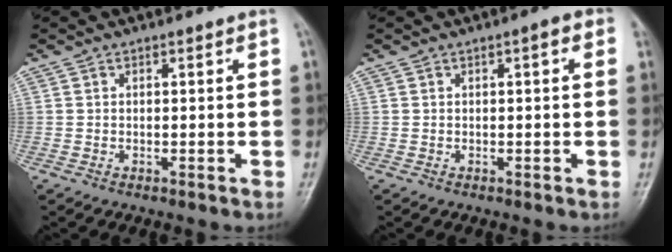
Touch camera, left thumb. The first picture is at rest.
{"total": 1.8, "force": [0.4, 0.6, 1.6], "torque": [-0.015, 0.005, 0.000]}